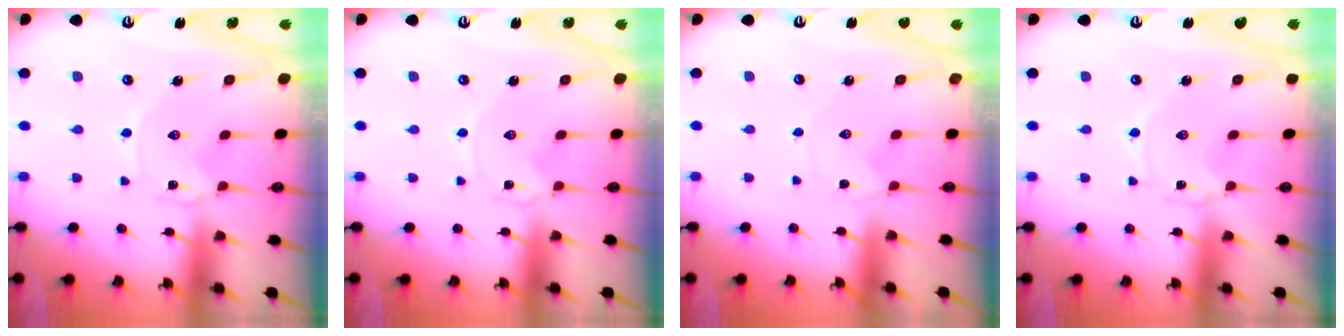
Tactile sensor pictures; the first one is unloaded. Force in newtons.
{"total": 0.0}
{"total": 0.0}
{"total": 0.0}